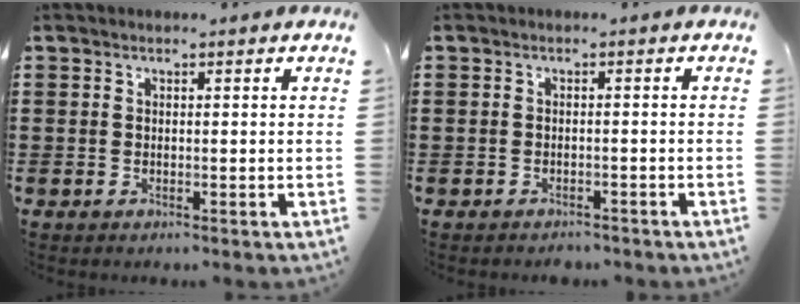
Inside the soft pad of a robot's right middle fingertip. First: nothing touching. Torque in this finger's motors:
{"motor_torque": [-0.44, 0.31, -0.40, -0.21]}